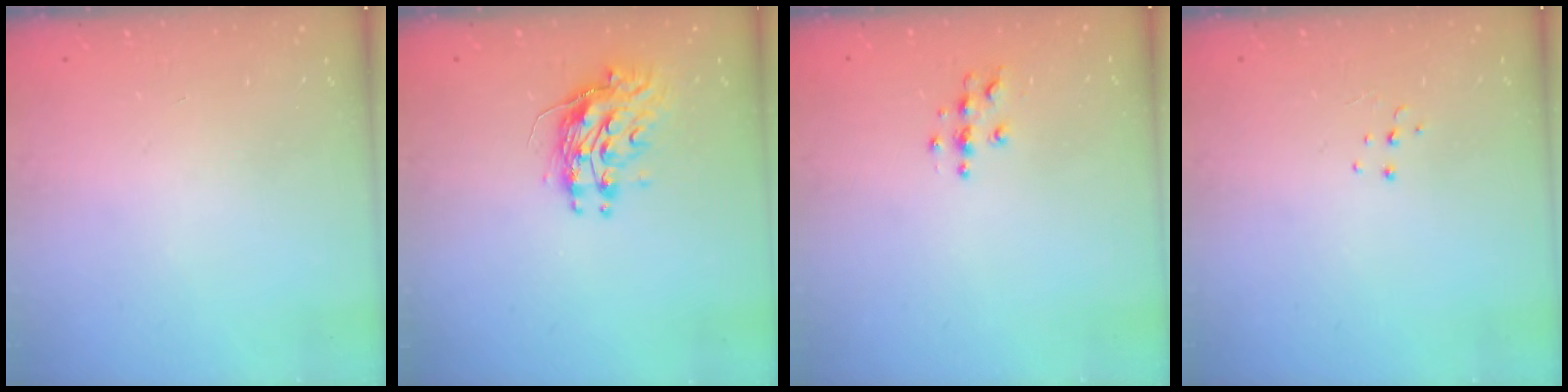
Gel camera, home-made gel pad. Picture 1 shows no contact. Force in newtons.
{"total": 9.6, "press": 9.6, "slide": 0.3}
{"total": 3.8, "press": 3.8, "slide": 0.3}
{"total": 4.3, "press": 4.3, "slide": 0.3}